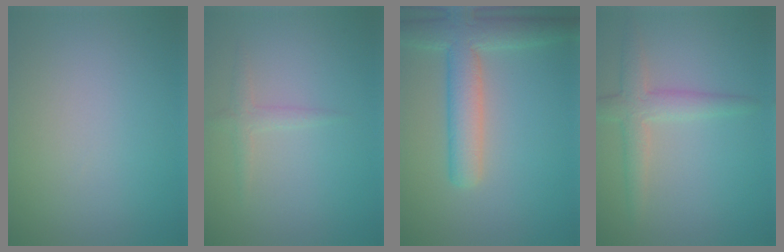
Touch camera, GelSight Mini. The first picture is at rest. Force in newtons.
{"total": 1.3, "press": 1.3, "slide": 0.0}
{"total": 5.5, "press": 5.5, "slide": 0.3}
{"total": 3.0, "press": 3.0, "slide": 0.1}